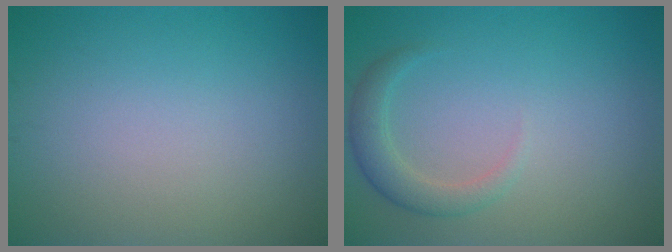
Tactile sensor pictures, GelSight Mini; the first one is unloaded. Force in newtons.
{"total": 2.3, "press": 2.3, "slide": 0.2}